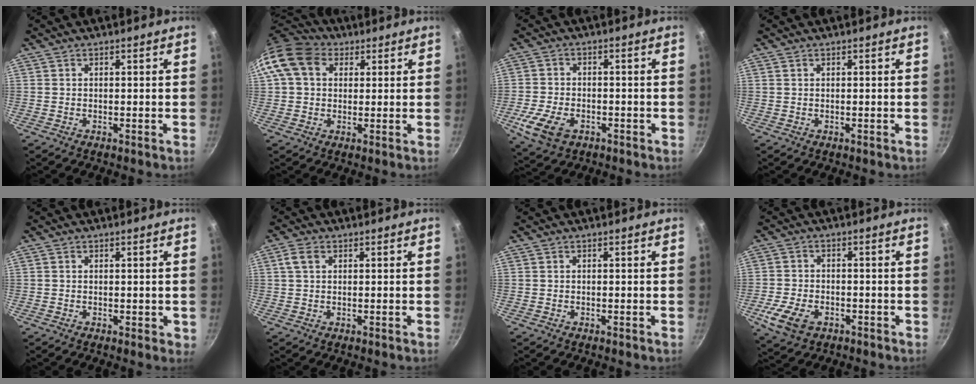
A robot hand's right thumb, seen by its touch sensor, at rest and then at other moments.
{"total": 11.2, "force": [3.4, 8.6, 6.3], "torque": [-0.097, 0.015, 0.043]}
{"total": 8.8, "force": [-3.4, 5.7, 5.9], "torque": [-0.116, 0.008, -0.060]}
{"total": 0.0}
{"total": 1.8, "force": [0.0, 1.1, 1.4], "torque": [-0.012, -0.001, 0.000]}
{"total": 2.9, "force": [1.1, 1.8, 2.0], "torque": [-0.037, 0.007, 0.020]}
{"total": 0.0}
{"total": 8.0, "force": [-3.2, 5.3, 5.2], "torque": [-0.101, 0.010, -0.055]}